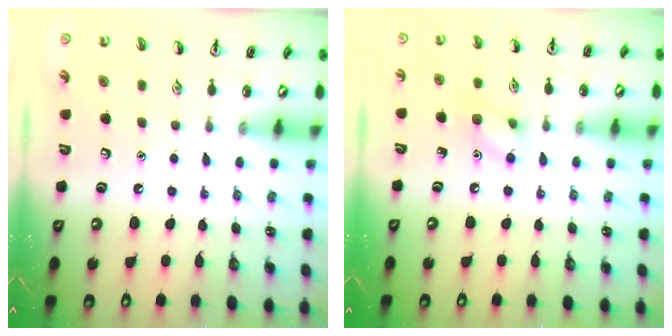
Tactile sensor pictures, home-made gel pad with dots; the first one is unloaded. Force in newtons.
{"total": 7.5, "press": 7.4, "slide": 0.7}